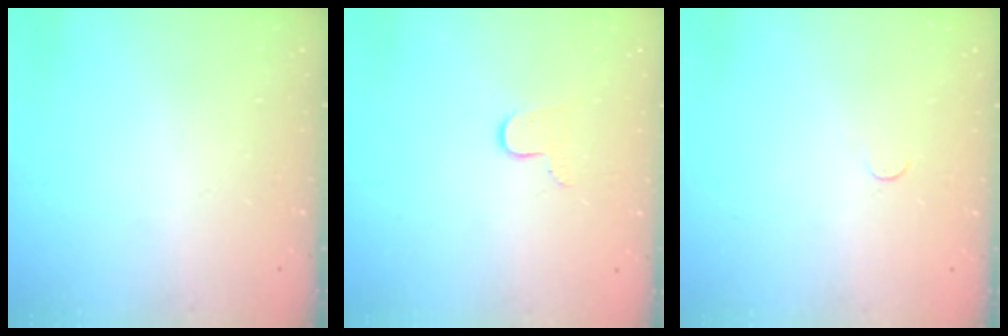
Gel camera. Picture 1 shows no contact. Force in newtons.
{"total": 6.4, "press": 6.3, "slide": 0.6}
{"total": 2.7, "press": 2.7, "slide": 0.4}